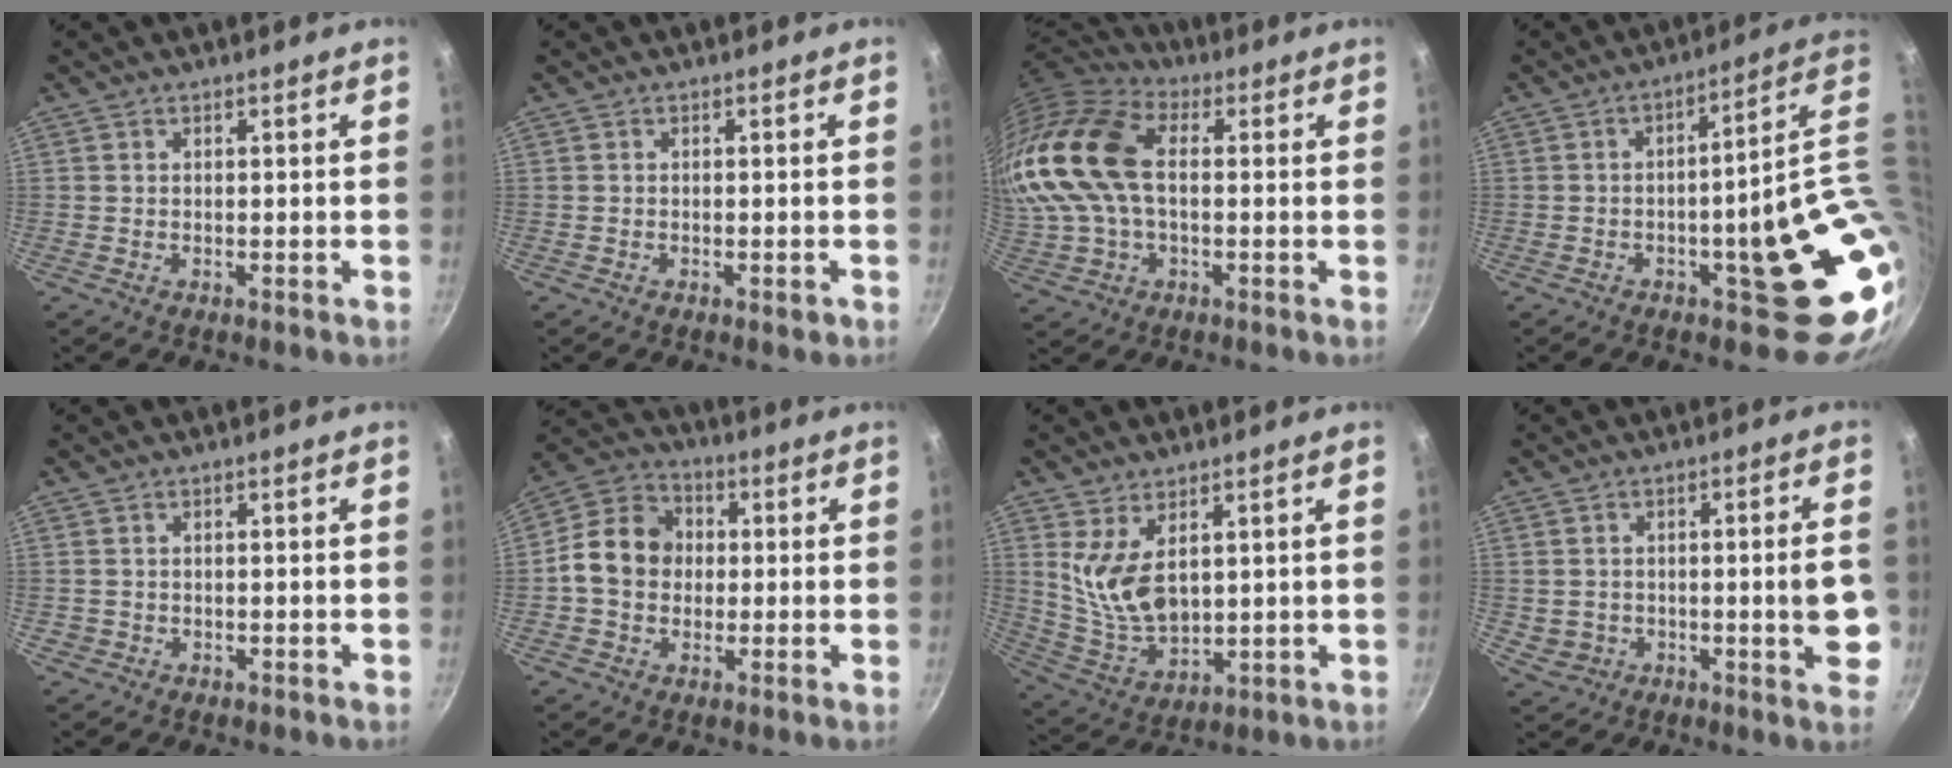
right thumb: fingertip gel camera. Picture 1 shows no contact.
{"total": 1.1, "force": [-0.6, 0.5, 0.8], "torque": [-0.014, 0.003, -0.009]}
{"total": 22.0, "force": [2.4, 13.8, 17.0], "torque": [-0.374, 0.029, 0.036]}
{"total": 20.6, "force": [-1.1, 5.7, 19.8], "torque": [-0.205, 0.003, -0.001]}
{"total": 0.9, "force": [-0.3, 0.8, 0.2], "torque": [-0.006, 0.004, 0.000]}
{"total": 11.7, "force": [-0.1, 9.7, 6.5], "torque": [-0.081, 0.024, -0.023]}
{"total": 10.3, "force": [3.4, 5.8, 7.8], "torque": [-0.142, -0.042, 0.081]}
{"total": 9.0, "force": [-0.9, 4.0, 8.0], "torque": [-0.104, 0.011, -0.003]}